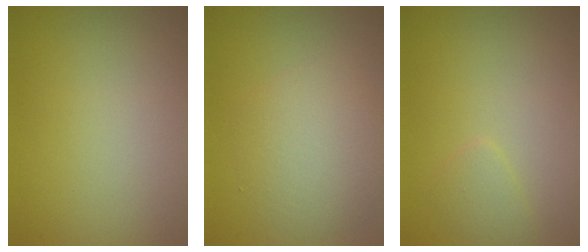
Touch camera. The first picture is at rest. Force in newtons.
{"total": 3.6, "press": 3.6, "slide": 0.0}
{"total": 1.1, "press": 1.1, "slide": 0.1}